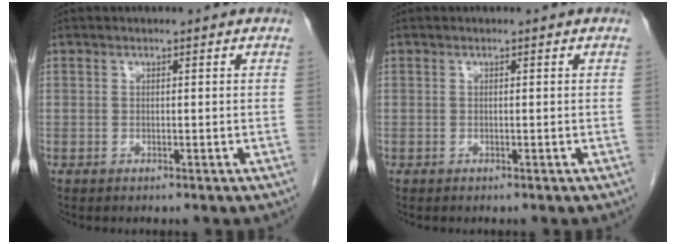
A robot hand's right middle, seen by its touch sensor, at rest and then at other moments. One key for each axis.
{"total": 0.0}